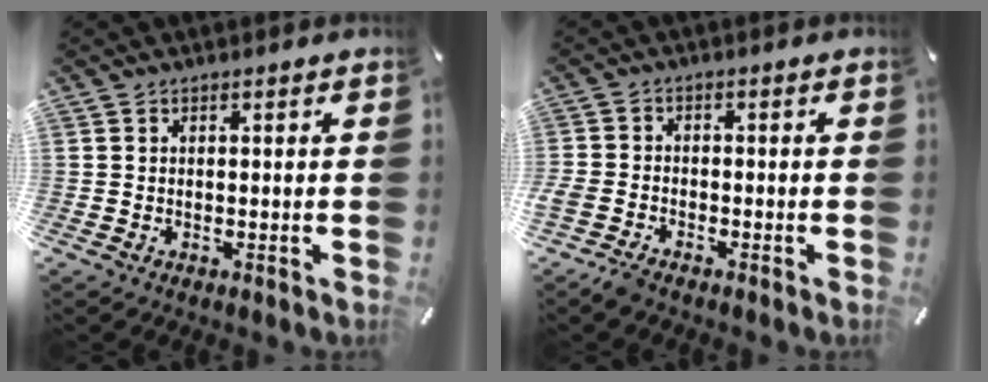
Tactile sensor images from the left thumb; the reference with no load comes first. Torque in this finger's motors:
{"motor_torque": [0.17, 0.56, 0.61, 0.36, 0.33]}